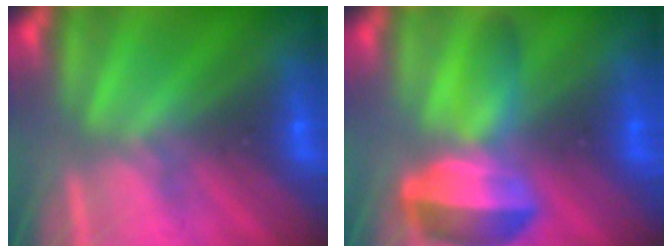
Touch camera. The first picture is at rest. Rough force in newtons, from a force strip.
{"total": 5.7}